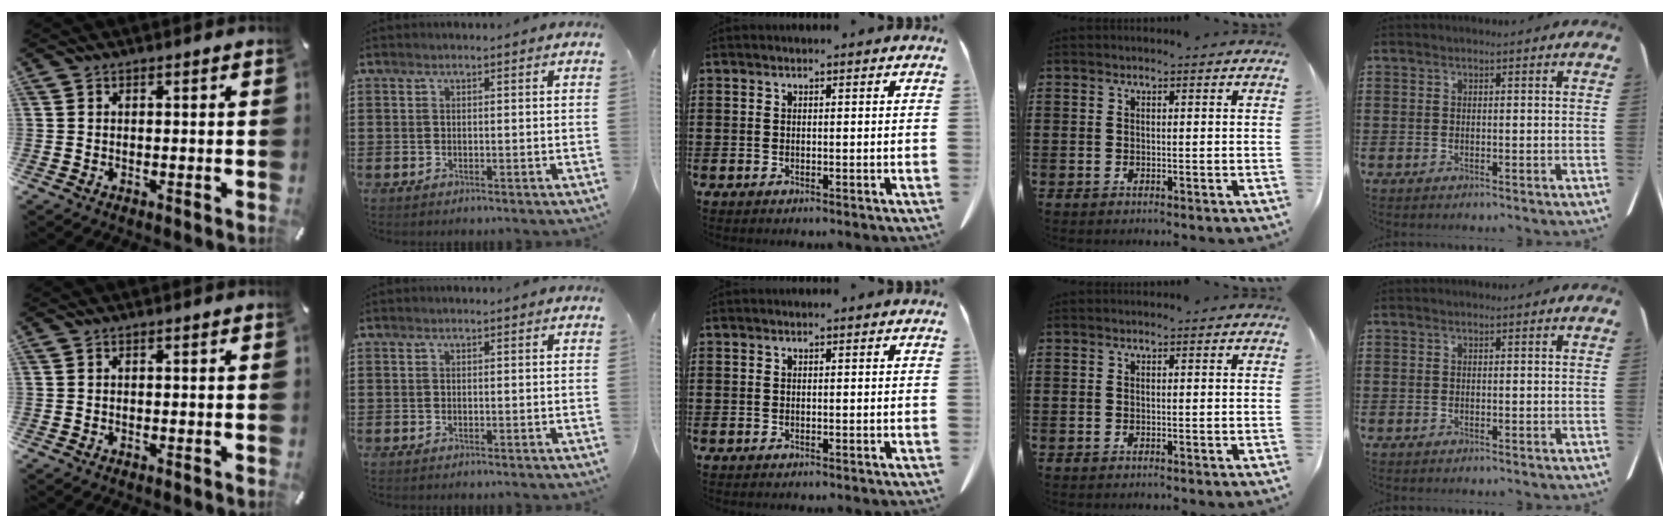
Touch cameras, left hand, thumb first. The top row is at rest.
{}